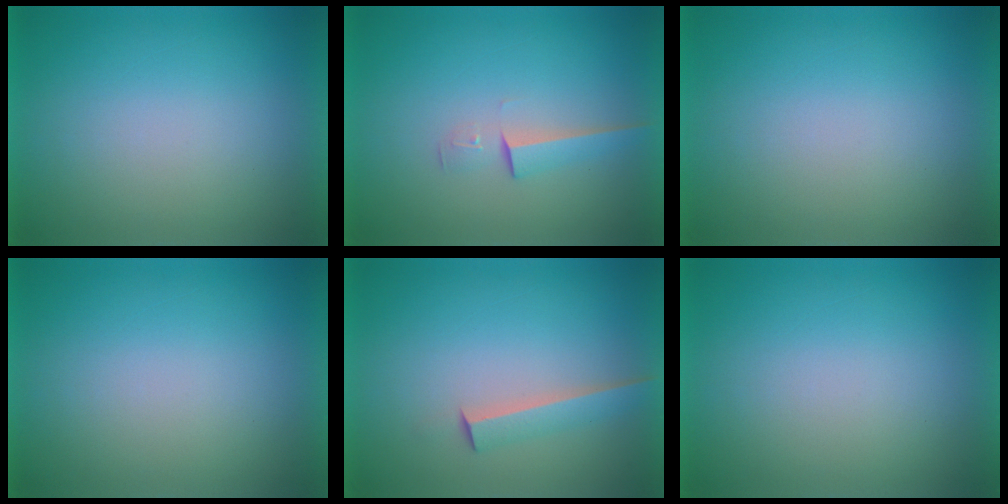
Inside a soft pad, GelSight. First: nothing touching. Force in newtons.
{"total": 2.3}
{"total": 0.0}
{"total": 0.0}
{"total": 2.7}
{"total": 0.0}